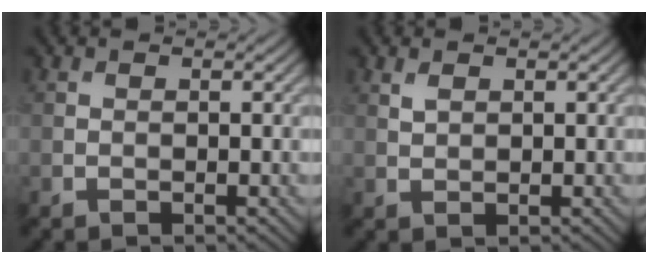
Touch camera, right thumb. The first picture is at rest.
{"total": 1.4, "force": [0.8, 0.7, 0.8], "torque": [-0.024, 0.000, 0.020]}